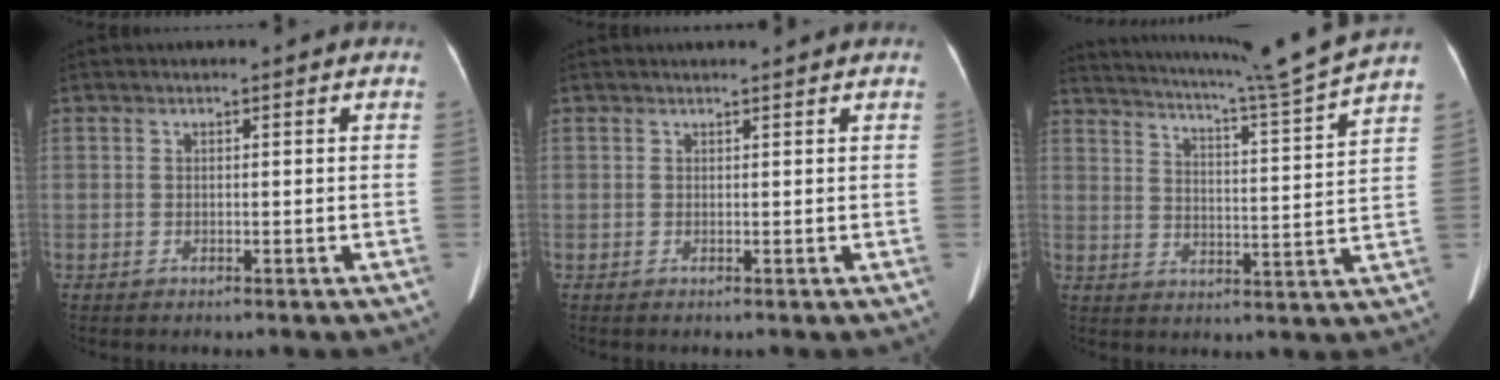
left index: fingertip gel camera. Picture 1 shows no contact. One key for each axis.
{"total": 1.5, "fx": 1.5, "fy": -0.2, "fz": 0.4, "tx": -0.008, "ty": 0.007, "tz": 0.022}
{"total": 15.4, "fx": 13.6, "fy": -2.8, "fz": 6.5, "tx": -0.119, "ty": -0.044, "tz": 0.185}